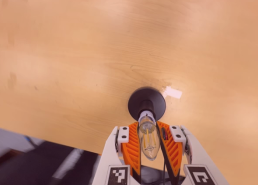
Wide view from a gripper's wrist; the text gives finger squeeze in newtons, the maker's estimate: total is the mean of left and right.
{"total": 16.3, "left": 14.9, "right": 17.8}